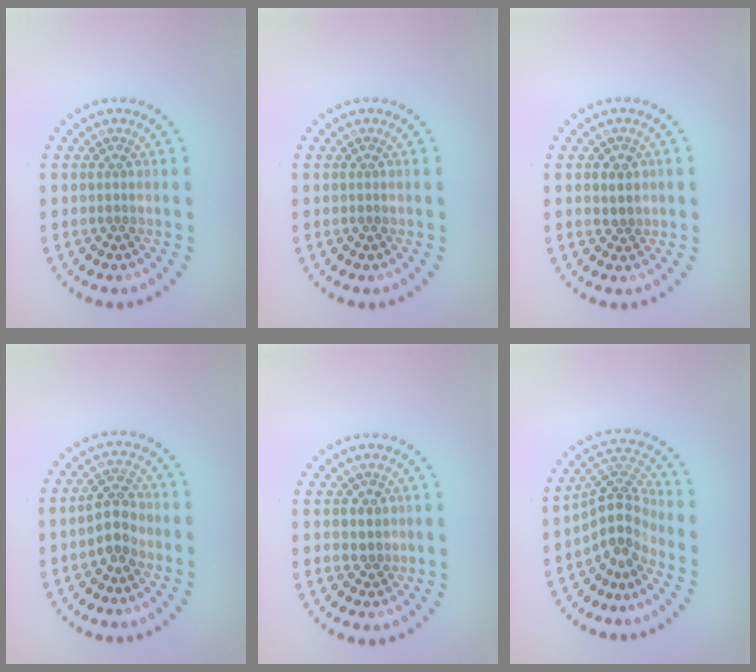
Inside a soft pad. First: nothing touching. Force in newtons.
{"total": 0.0}
{"total": 1.4, "press": 1.2, "slide": 0.6}
{"total": 2.8, "press": 2.6, "slide": 1.0}
{"total": 1.3, "press": 1.1, "slide": 0.7}
{"total": 4.0, "press": 2.8, "slide": 2.9}